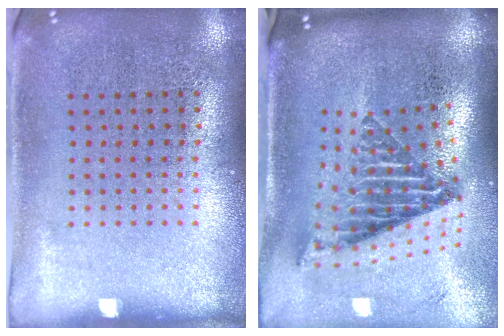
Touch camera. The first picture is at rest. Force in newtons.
{"total": 2.6, "press": 1.7, "slide": 2.0}